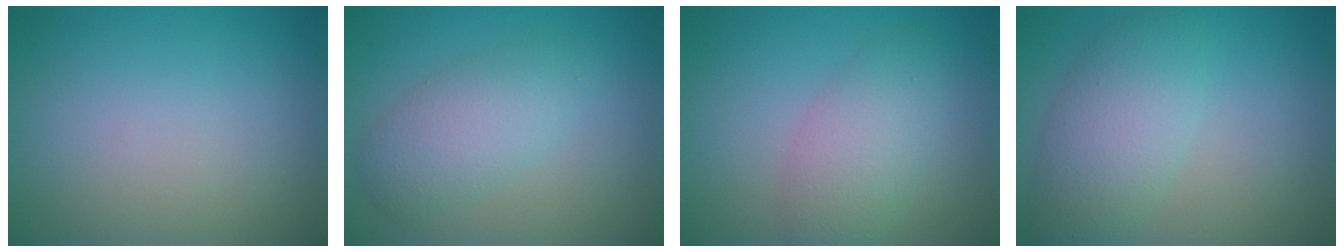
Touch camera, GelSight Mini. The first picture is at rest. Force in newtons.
{"total": 4.0, "press": 4.0, "slide": 0.3}
{"total": 3.8, "press": 3.8, "slide": 0.0}
{"total": 4.9, "press": 4.9, "slide": 0.2}